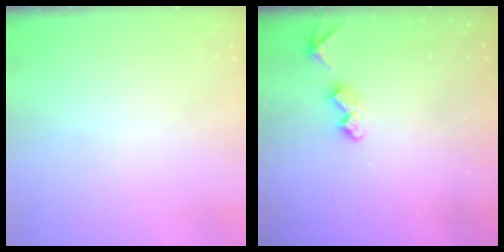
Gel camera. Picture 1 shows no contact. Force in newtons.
{"total": 4.9, "press": 4.8, "slide": 0.7}